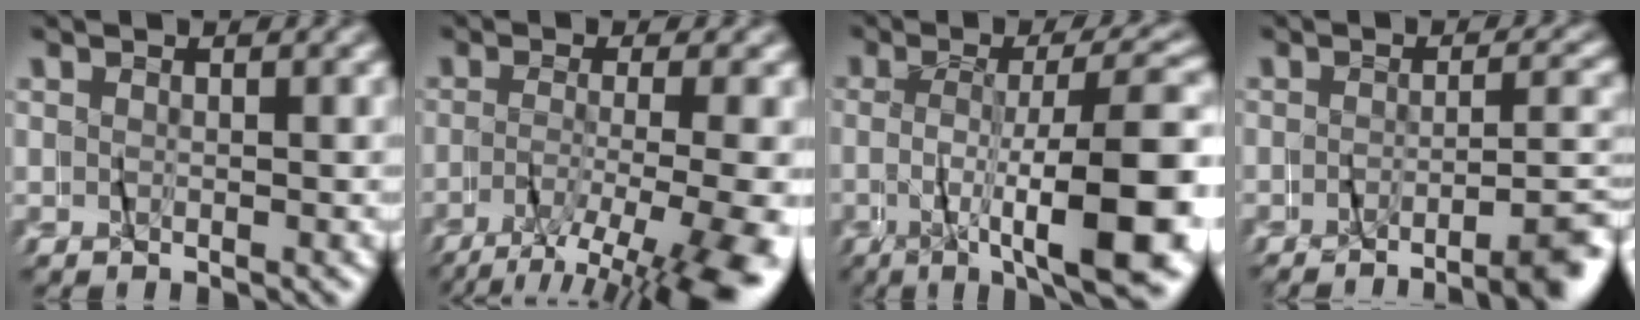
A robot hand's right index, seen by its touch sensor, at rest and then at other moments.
{"total": 8.9, "force": [-4.9, 2.0, 7.2], "torque": [-0.104, -0.026, -0.069]}
{"total": 10.5, "force": [-4.6, 2.0, 9.2], "torque": [-0.128, -0.009, -0.068]}
{"total": 5.5, "force": [-4.5, 0.9, 3.0], "torque": [-0.026, -0.002, -0.079]}